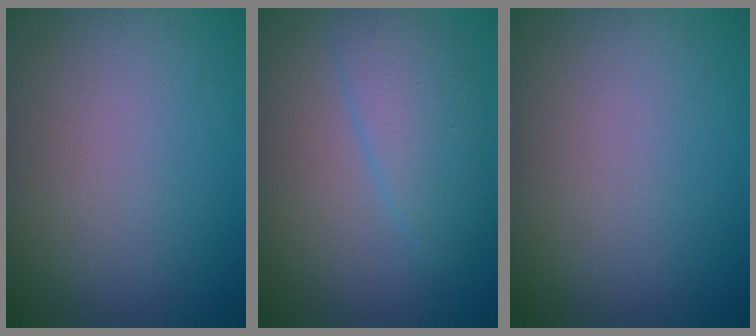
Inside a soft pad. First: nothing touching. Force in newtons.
{"total": 3.3, "press": 3.3, "slide": 0.2}
{"total": 0.0}